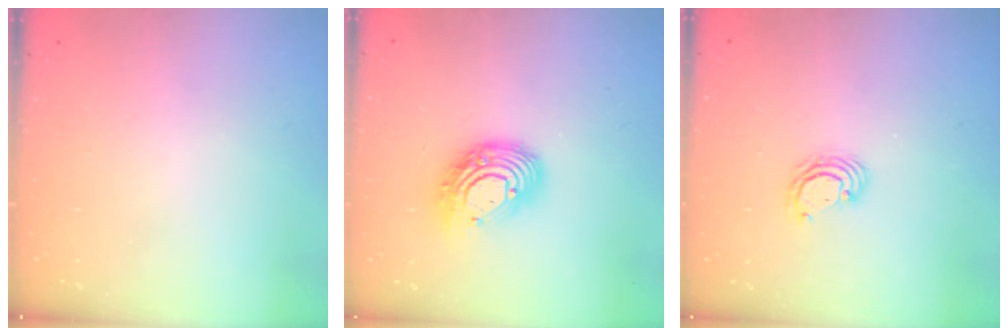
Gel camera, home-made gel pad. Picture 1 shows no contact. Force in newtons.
{"total": 12.4, "press": 12.4, "slide": 1.1}
{"total": 3.9, "press": 3.8, "slide": 0.2}